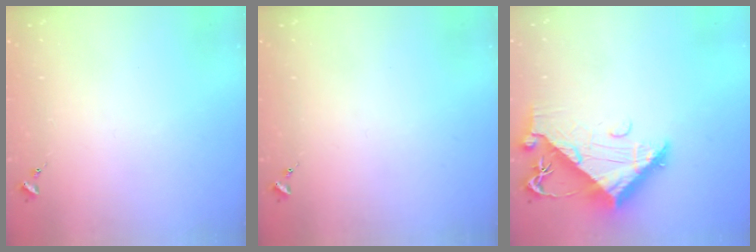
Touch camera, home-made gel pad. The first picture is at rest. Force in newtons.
{"total": 0.0}
{"total": 12.6, "press": 12.5, "slide": 1.3}